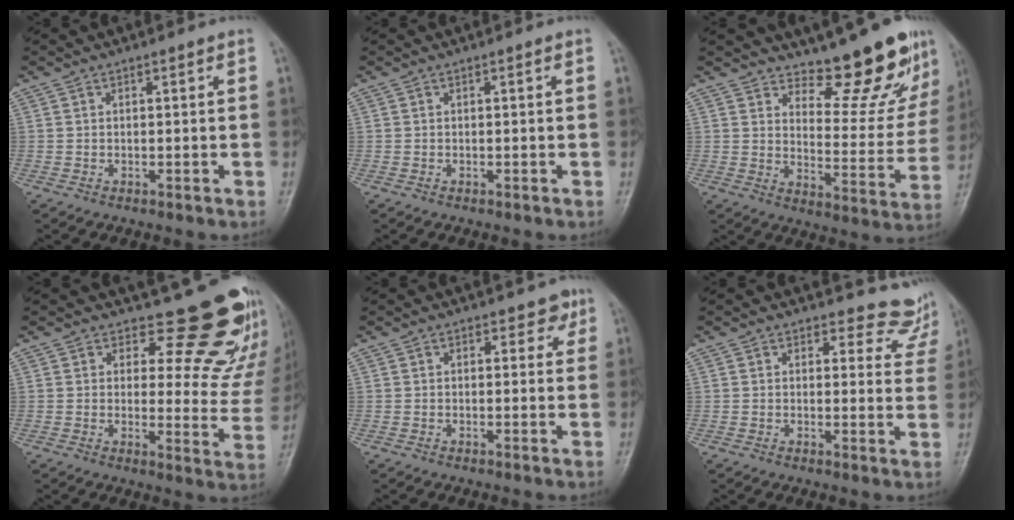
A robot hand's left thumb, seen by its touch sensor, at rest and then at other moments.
{"total": 0.0}
{"total": 15.0, "force": [12.5, 4.5, 6.9], "torque": [-0.051, -0.114, 0.171]}
{"total": 16.9, "force": [14.5, 6.9, 5.2], "torque": [0.002, -0.126, 0.152]}
{"total": 2.5, "force": [1.4, 1.8, 0.9], "torque": [0.014, -0.004, 0.012]}
{"total": 7.4, "force": [6.9, 2.6, -0.6], "torque": [0.053, -0.055, 0.056]}